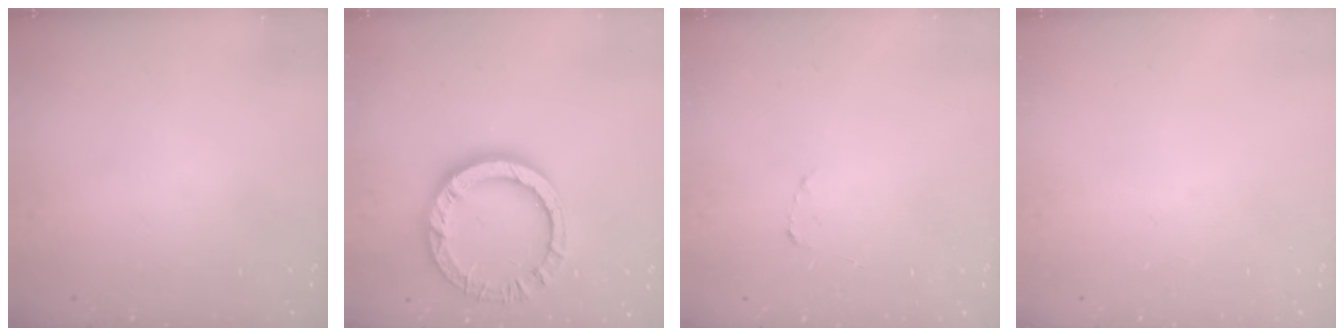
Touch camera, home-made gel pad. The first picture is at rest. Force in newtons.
{"total": 13.5, "press": 13.5, "slide": 1.1}
{"total": 1.8, "press": 1.7, "slide": 0.3}
{"total": 0.0}